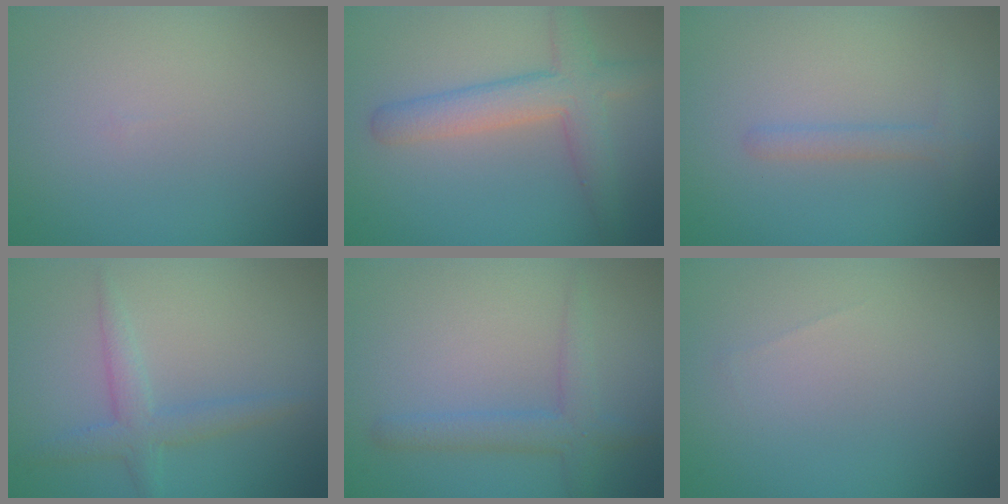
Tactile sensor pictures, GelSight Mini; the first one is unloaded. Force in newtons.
{"total": 4.3, "press": 4.3, "slide": 0.2}
{"total": 1.3, "press": 1.3, "slide": 0.1}
{"total": 2.5, "press": 2.5, "slide": 0.1}
{"total": 2.7, "press": 2.7, "slide": 0.2}
{"total": 0.0}